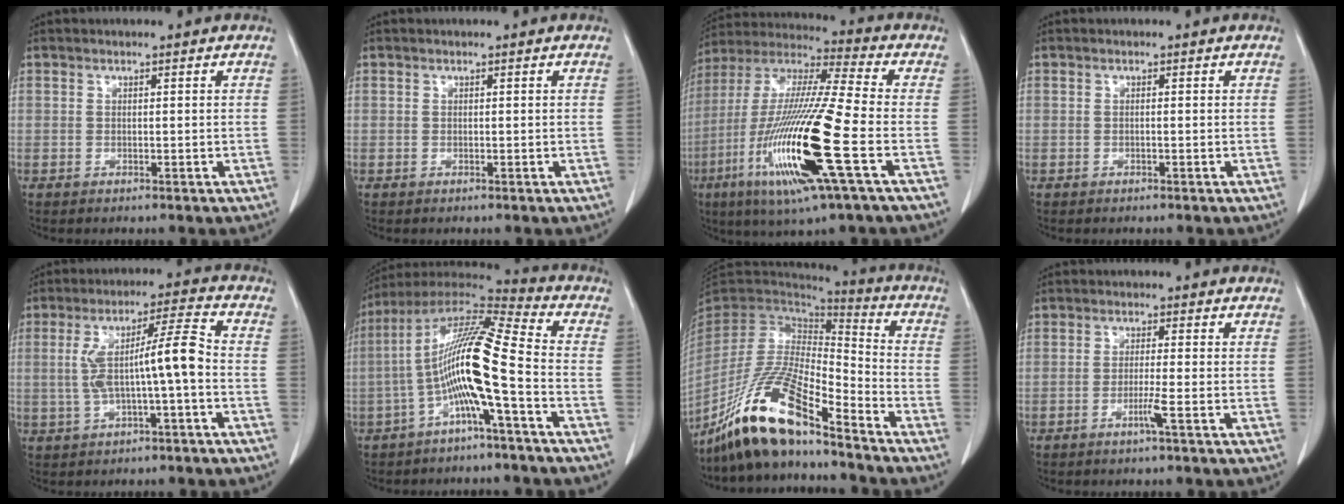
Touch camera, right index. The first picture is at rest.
{"total": 0.0}
{"total": 22.2, "force": [-7.1, 1.0, 21.1], "torque": [-0.445, -0.035, -0.138]}
{"total": 0.0}
{"total": 9.2, "force": [-1.0, 0.5, 9.1], "torque": [-0.167, 0.031, -0.016]}
{"total": 13.9, "force": [-3.6, -0.3, 13.4], "torque": [-0.250, 0.022, -0.077]}
{"total": 17.3, "force": [-12.8, 2.8, 11.2], "torque": [-0.221, -0.017, -0.239]}
{"total": 2.6, "force": [-1.3, -0.7, 2.1], "torque": [-0.044, -0.005, -0.028]}